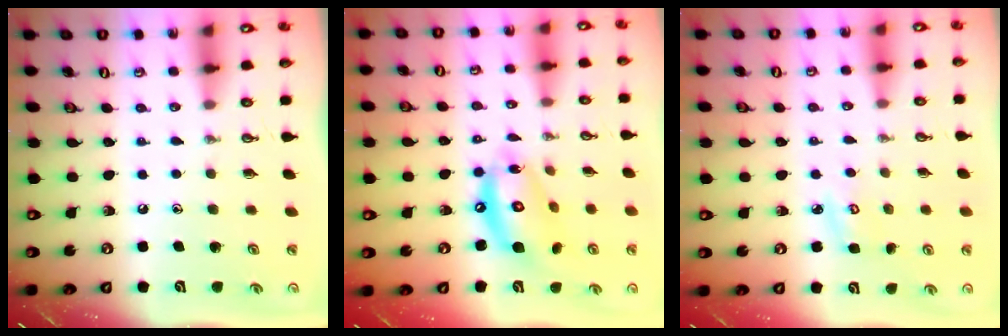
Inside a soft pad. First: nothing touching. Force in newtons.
{"total": 14.5, "press": 14.5, "slide": 1.2}
{"total": 4.3, "press": 4.3, "slide": 0.5}